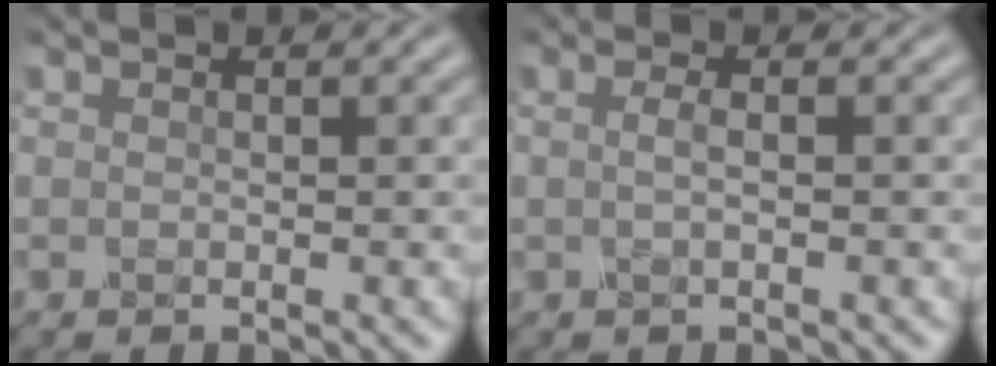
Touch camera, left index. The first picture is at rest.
{"total": 1.4, "force": [0.0, 0.4, 1.3], "torque": [-0.026, 0.003, -0.002]}